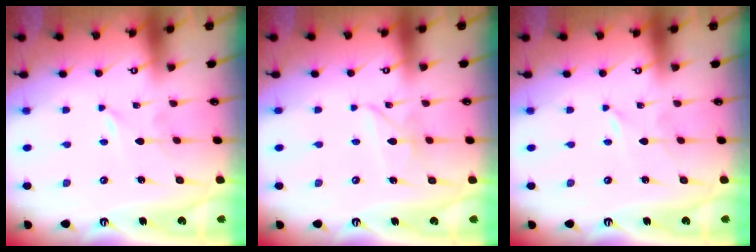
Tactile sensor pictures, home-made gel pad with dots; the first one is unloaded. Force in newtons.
{"total": 5.1, "press": 5.1, "slide": 0.1}
{"total": 0.0}